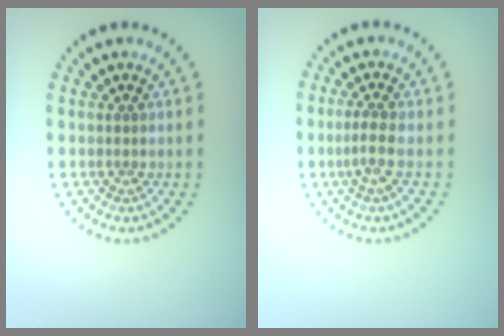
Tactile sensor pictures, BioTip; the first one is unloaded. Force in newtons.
{"total": 1.6, "press": 1.3, "slide": 0.9}